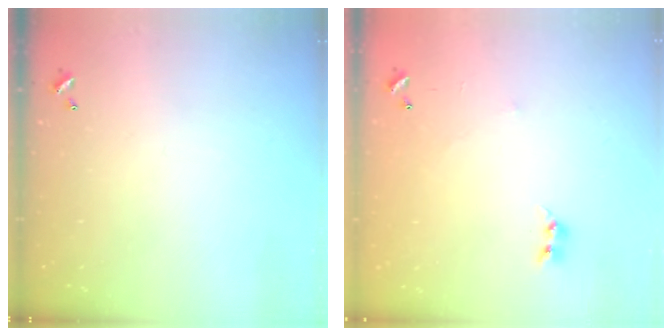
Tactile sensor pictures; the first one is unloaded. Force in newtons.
{"total": 6.5, "press": 6.5, "slide": 0.3}